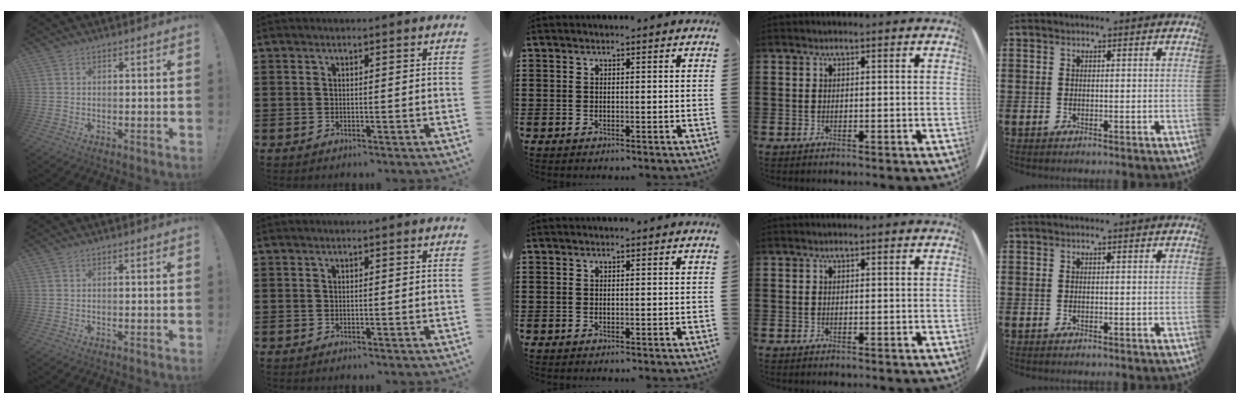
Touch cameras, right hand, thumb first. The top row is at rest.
{}